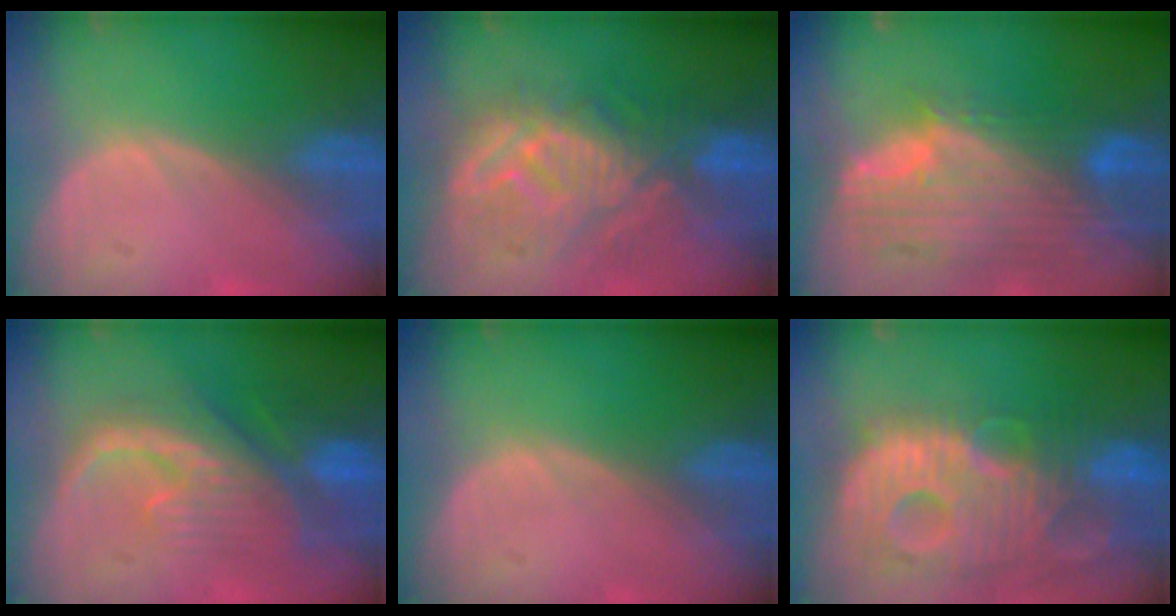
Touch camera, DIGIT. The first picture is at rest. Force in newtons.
{"total": 10.2, "press": 10.0, "slide": 2.1}
{"total": 11.9, "press": 10.2, "slide": 6.2}
{"total": 9.9, "press": 9.0, "slide": 4.1}
{"total": 0.0}
{"total": 13.9, "press": 12.0, "slide": 7.1}